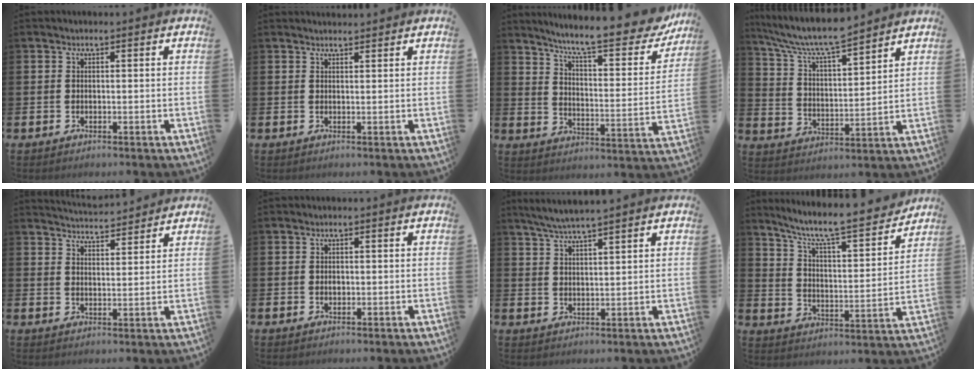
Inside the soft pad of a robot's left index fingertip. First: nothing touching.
{"total": 2.3, "force": [2.3, 0.2, 0.0], "torque": [0.006, -0.014, 0.040]}
{"total": 10.3, "force": [8.8, 1.5, 5.0], "torque": [-0.113, -0.064, 0.141]}
{"total": 8.4, "force": [7.8, 1.0, 3.0], "torque": [-0.095, -0.045, 0.137]}
{"total": 4.4, "force": [4.4, 0.1, -0.2], "torque": [-0.007, -0.032, 0.079]}
{"total": 0.8, "force": [0.0, 0.6, 0.5], "torque": [0.001, 0.000, -0.005]}
{"total": 4.6, "force": [4.3, -0.2, 1.7], "torque": [-0.049, -0.011, 0.078]}
{"total": 8.7, "force": [7.7, 1.3, 3.8], "torque": [-0.102, -0.057, 0.126]}